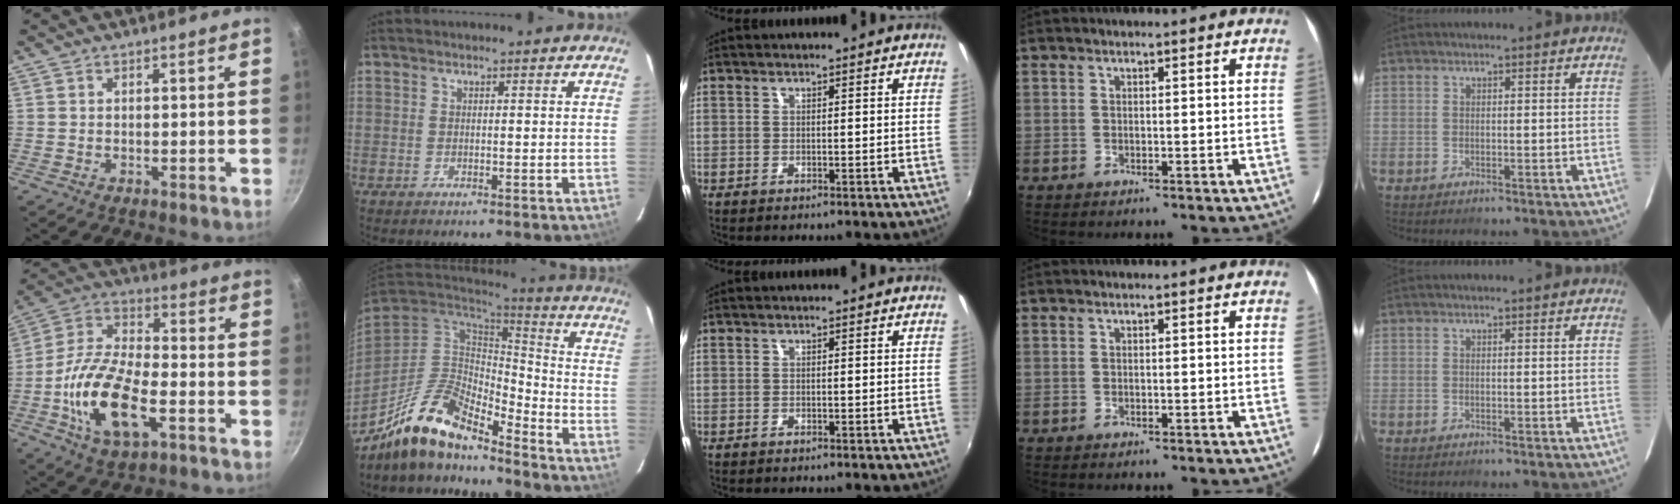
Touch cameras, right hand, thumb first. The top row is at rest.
{"thumb": {"total": 18.3, "force": [-5.5, 8.6, 15.2], "torque": [-0.287, 0.026, -0.114]}, "index": {"total": 16.1, "force": [-12.6, 4.4, 8.9], "torque": [-0.178, -0.017, -0.239]}}